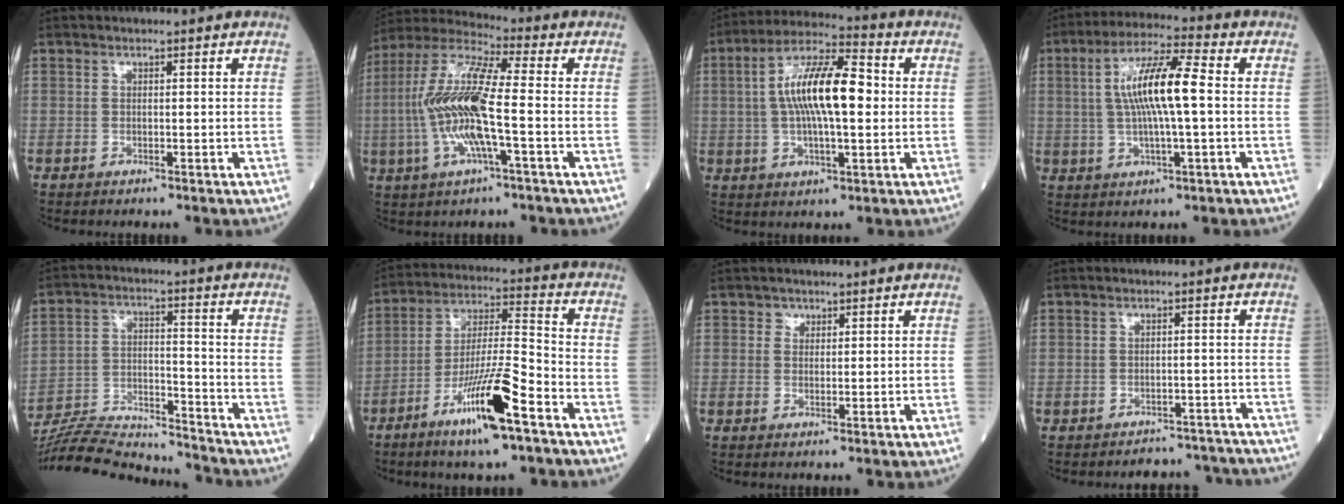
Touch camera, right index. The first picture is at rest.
{"total": 14.4, "force": [-2.0, 1.8, 14.1], "torque": [-0.301, 0.006, -0.041]}
{"total": 13.4, "force": [1.1, 3.6, 12.9], "torque": [-0.244, 0.024, 0.015]}
{"total": 11.0, "force": [0.9, 1.3, 10.9], "torque": [-0.209, 0.014, 0.014]}
{"total": 18.3, "force": [-17.6, 1.5, 4.6], "torque": [-0.100, 0.004, -0.281]}
{"total": 13.7, "force": [-7.6, 1.1, 11.4], "torque": [-0.215, -0.016, -0.135]}
{"total": 1.1, "force": [0.7, 0.9, 0.2], "torque": [0.005, -0.004, 0.008]}
{"total": 7.7, "force": [-7.5, 1.9, -0.5], "torque": [0.025, 0.022, -0.078]}